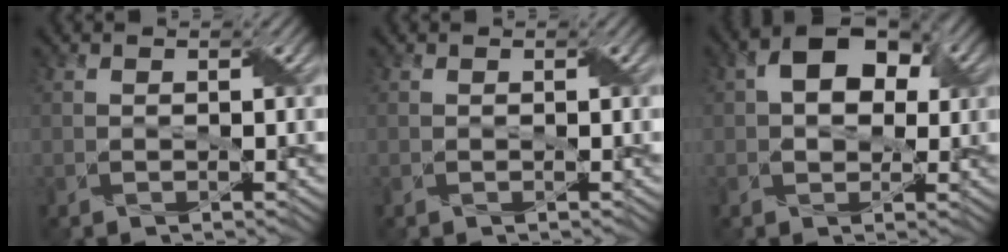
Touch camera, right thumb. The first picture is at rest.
{"total": 0.0}
{"total": 6.7, "force": [1.6, 4.6, 4.7], "torque": [-0.078, 0.009, 0.017]}